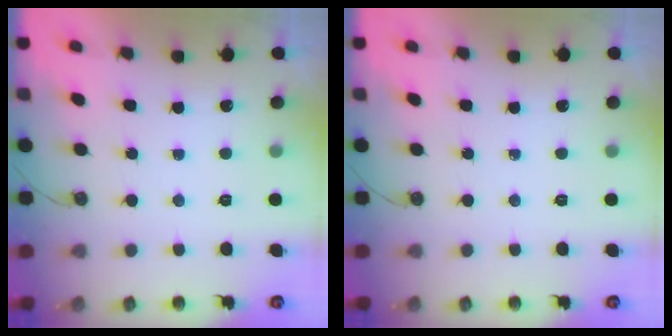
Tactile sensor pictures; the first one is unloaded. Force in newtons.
{"total": 0.0}